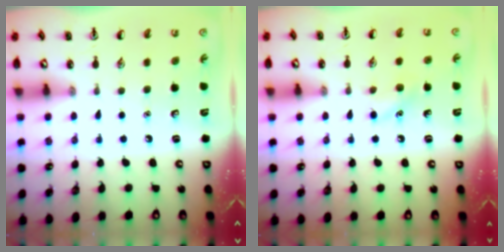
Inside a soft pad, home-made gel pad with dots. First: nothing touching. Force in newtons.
{"total": 6.4, "press": 6.1, "slide": 1.8}